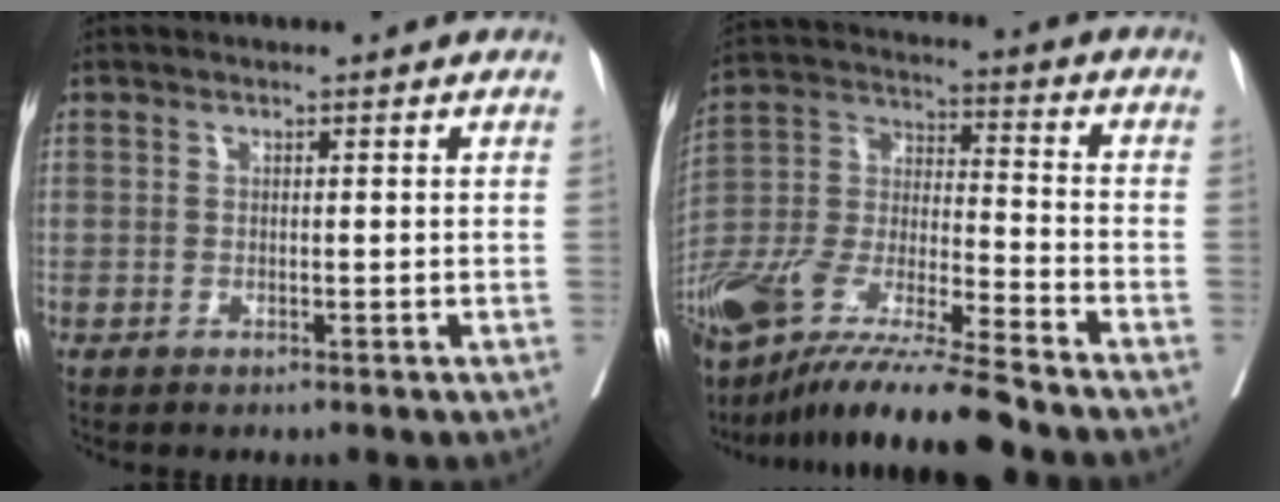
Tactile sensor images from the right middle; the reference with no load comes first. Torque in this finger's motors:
{"motor_torque": [1.09, -1.05, 0.39, 0.21]}